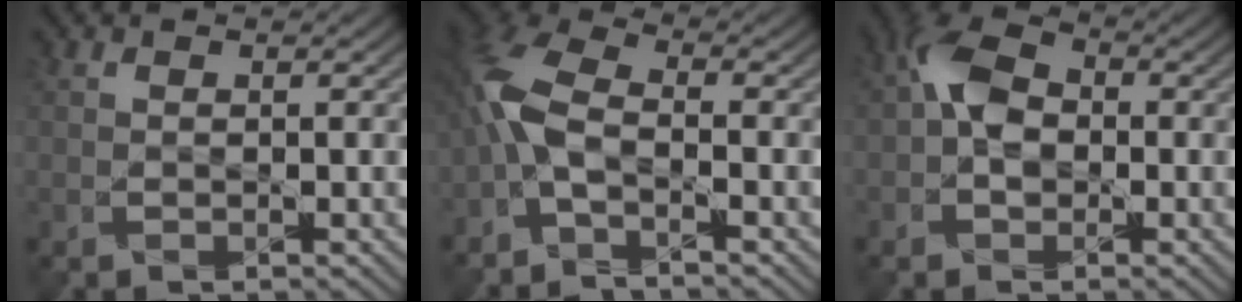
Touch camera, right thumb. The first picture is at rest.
{"total": 7.2, "force": [-2.9, 3.0, 5.8], "torque": [-0.153, 0.005, -0.076]}
{"total": 6.0, "force": [-0.3, 3.9, 4.4], "torque": [-0.101, 0.015, -0.018]}